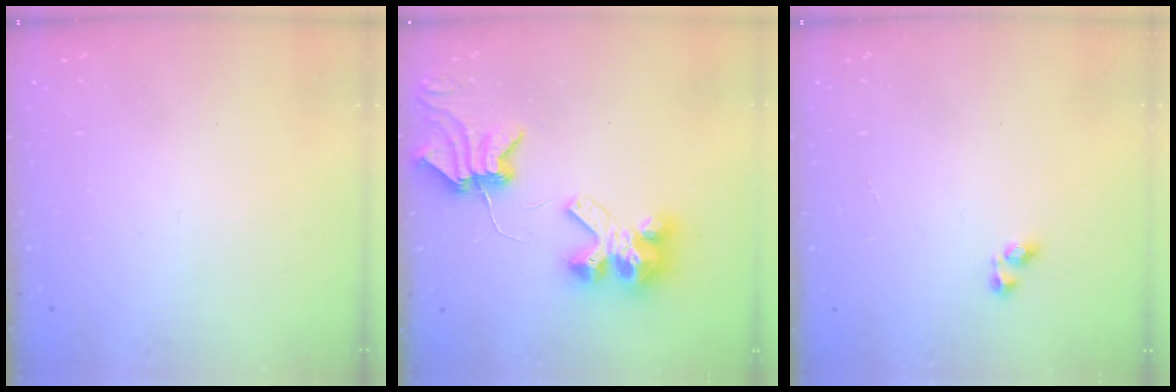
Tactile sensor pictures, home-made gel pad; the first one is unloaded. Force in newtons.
{"total": 8.0, "press": 8.0, "slide": 1.0}
{"total": 3.4, "press": 3.4, "slide": 0.5}